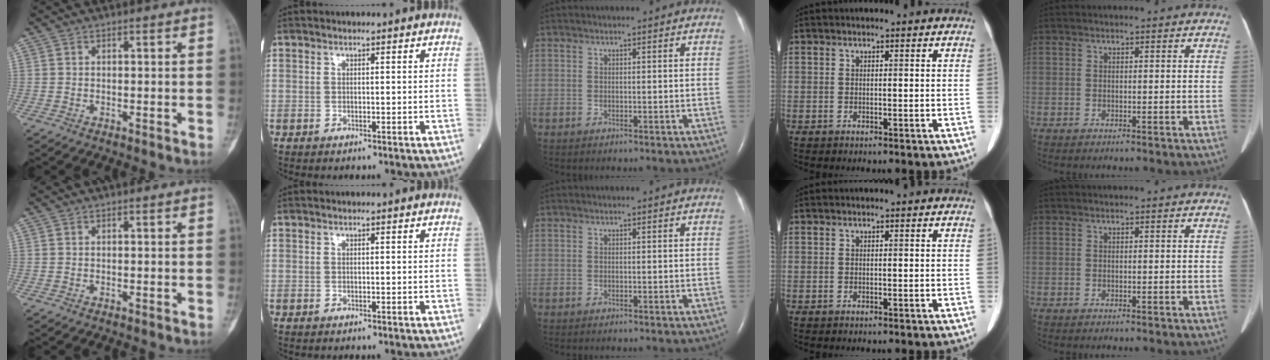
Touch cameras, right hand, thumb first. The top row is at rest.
{}